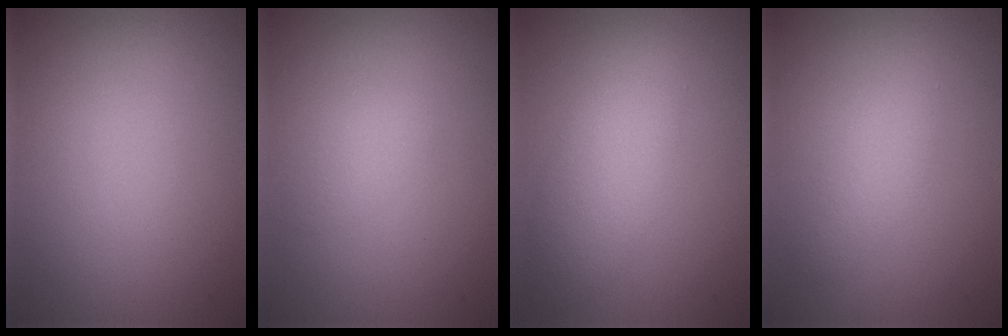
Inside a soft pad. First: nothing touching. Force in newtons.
{"total": 1.2, "press": 1.2, "slide": 0.1}
{"total": 3.9, "press": 3.9, "slide": 0.1}
{"total": 1.9, "press": 1.9, "slide": 0.1}